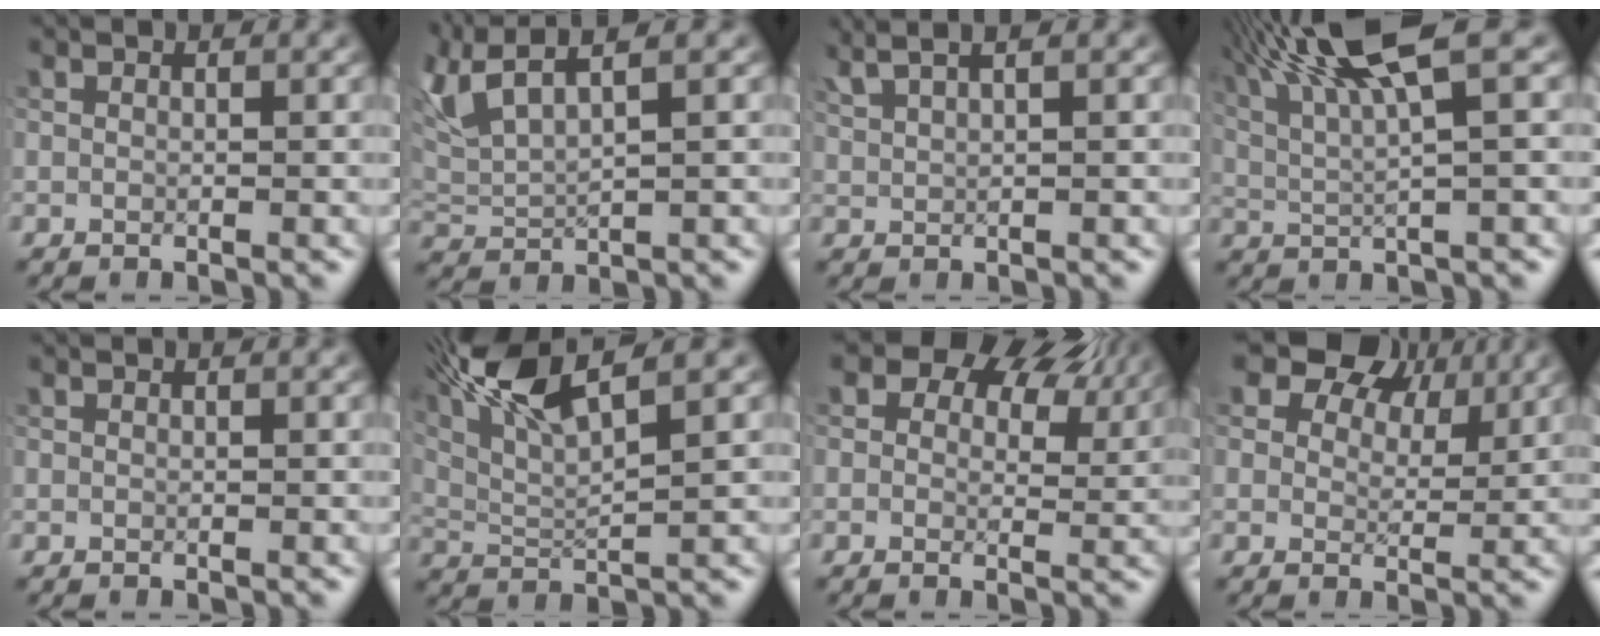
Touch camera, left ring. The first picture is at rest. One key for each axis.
{"total": 5.7, "fx": 3.8, "fy": 1.6, "fz": 3.9, "tx": -0.104, "ty": 0.021, "tz": 0.074}
{"total": 2.6, "fx": 2.0, "fy": 0.5, "fz": 1.6, "tx": -0.032, "ty": 0.006, "tz": 0.035}
{"total": 8.2, "fx": 4.2, "fy": 1.5, "fz": 6.9, "tx": -0.123, "ty": 0.020, "tz": 0.078}
{"total": 0.0}
{"total": 8.6, "fx": 5.6, "fy": 1.8, "fz": 6.3, "tx": -0.127, "ty": 0.022, "tz": 0.105}
{"total": 9.6, "fx": 5.1, "fy": 5.8, "fz": 5.8, "tx": -0.067, "ty": 0.022, "tz": 0.066}
{"total": 7.6, "fx": 5.4, "fy": 3.9, "fz": 3.6, "tx": -0.061, "ty": 0.008, "tz": 0.071}